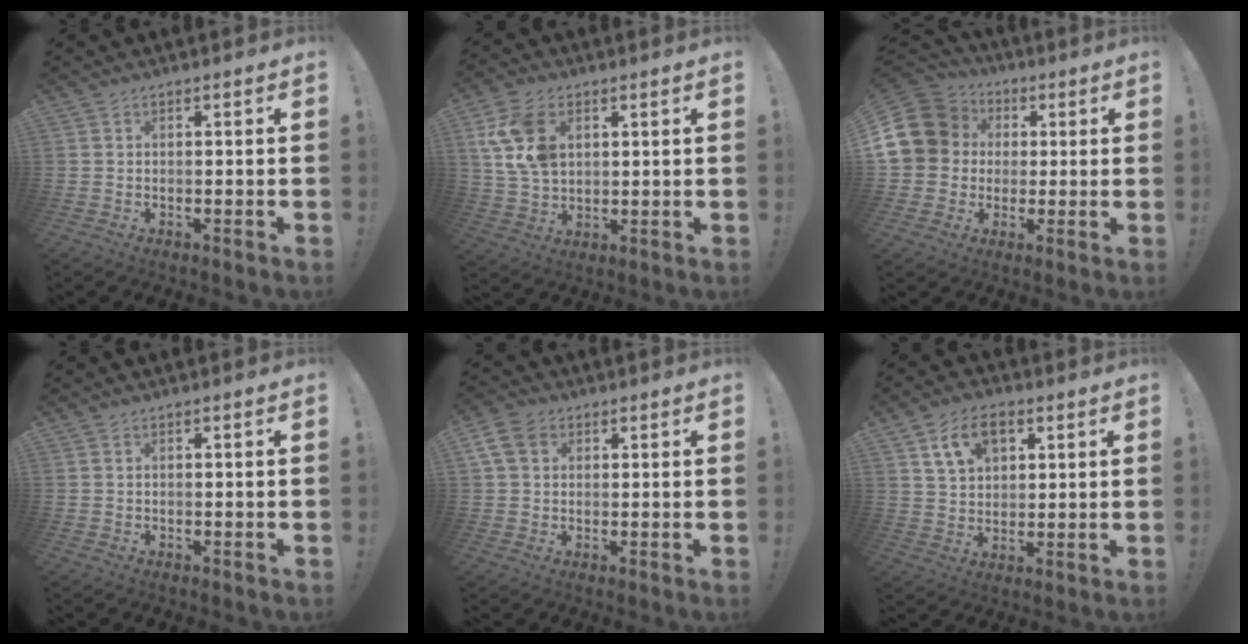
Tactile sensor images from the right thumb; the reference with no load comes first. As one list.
[{"total": 13.2, "force": [4.4, 8.9, 8.6], "torque": [-0.166, 0.001, 0.089]}, {"total": 15.1, "force": [2.7, 13.2, 6.7], "torque": [-0.119, 0.000, 0.067]}, {"total": 0.5, "force": [0.4, 0.2, 0.3], "torque": [-0.002, -0.002, 0.006]}, {"total": 8.3, "force": [3.1, 6.1, 4.7], "torque": [-0.090, 0.000, 0.064]}, {"total": 11.4, "force": [5.5, 7.6, 6.5], "torque": [-0.095, -0.009, 0.103]}]